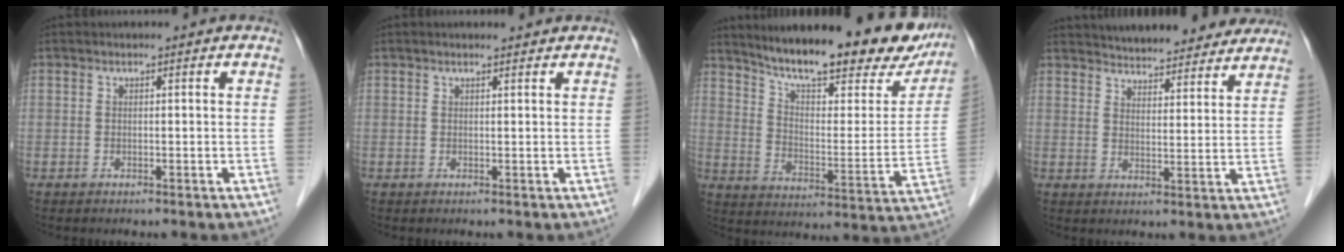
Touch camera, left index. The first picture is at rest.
{"total": 2.1, "force": [1.9, 0.2, 0.8], "torque": [-0.013, 0.015, 0.026]}
{"total": 25.2, "force": [20.3, 6.0, 13.6], "torque": [-0.195, -0.016, 0.272]}
{"total": 18.8, "force": [17.4, 4.3, 5.9], "torque": [-0.084, 0.013, 0.224]}